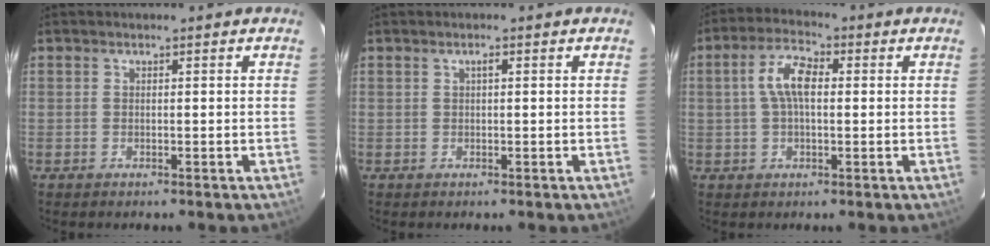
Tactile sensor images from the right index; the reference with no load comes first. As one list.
[{"total": 0.8, "force": [0.3, 0.2, 0.7], "torque": [-0.012, 0.005, 0.003]}, {"total": 6.8, "force": [0.9, 3.2, 5.9], "torque": [-0.118, 0.018, 0.017]}]